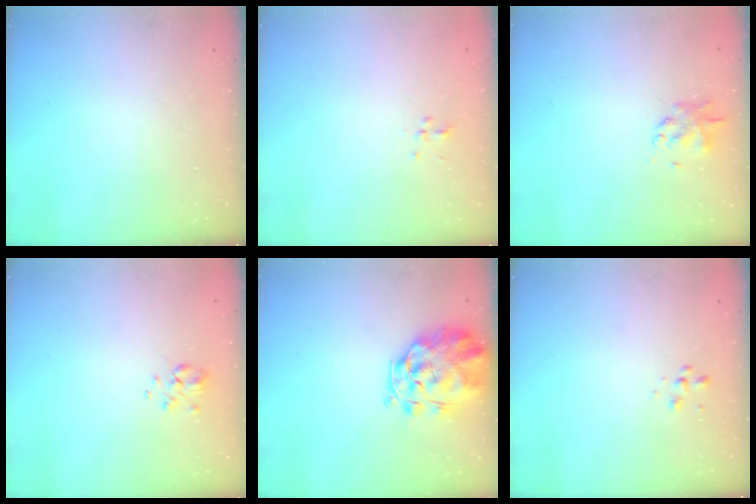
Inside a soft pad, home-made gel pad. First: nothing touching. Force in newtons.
{"total": 2.0, "press": 1.8, "slide": 0.8}
{"total": 1.8, "press": 1.7, "slide": 0.4}
{"total": 3.7, "press": 3.6, "slide": 0.9}
{"total": 3.4, "press": 3.0, "slide": 1.6}
{"total": 1.4, "press": 1.3, "slide": 0.4}